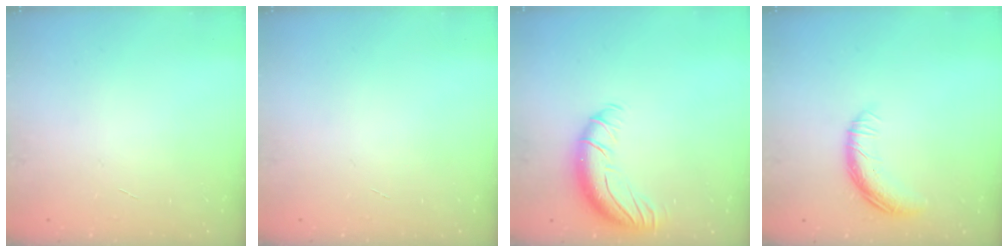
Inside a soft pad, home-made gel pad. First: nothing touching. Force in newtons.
{"total": 0.0}
{"total": 11.7, "press": 11.4, "slide": 2.4}
{"total": 11.5, "press": 11.5, "slide": 0.6}